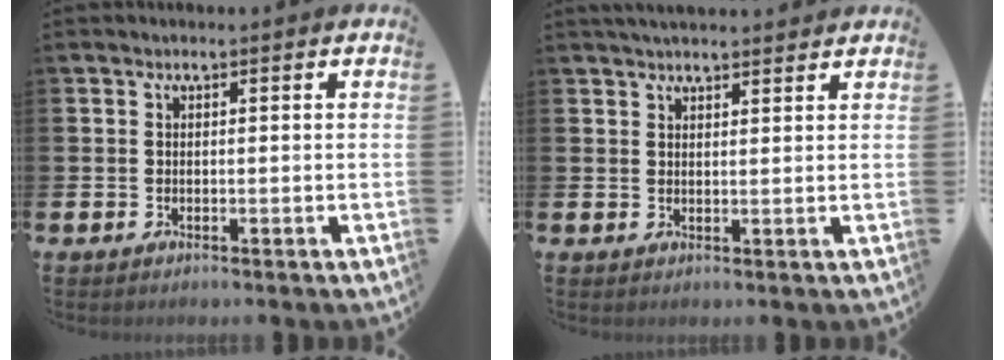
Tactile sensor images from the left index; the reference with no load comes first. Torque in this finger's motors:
{"motor_torque": [1.04, -1.10, 0.18, 0.10]}